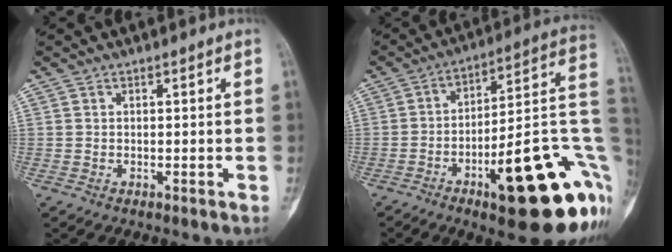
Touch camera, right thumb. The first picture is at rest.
{"total": 27.3, "force": [-8.5, 7.8, 24.7], "torque": [-0.262, 0.035, -0.110]}